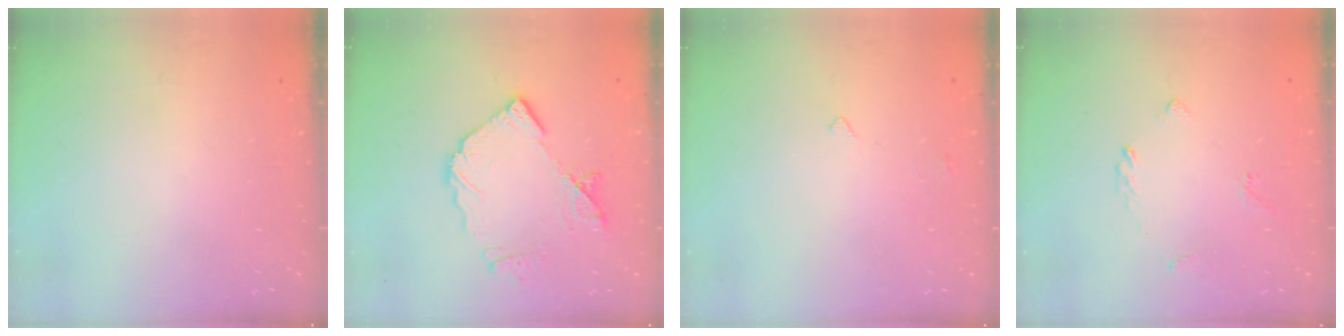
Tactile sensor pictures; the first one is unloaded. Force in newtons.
{"total": 12.0, "press": 11.9, "slide": 1.5}
{"total": 2.5, "press": 2.5, "slide": 0.3}
{"total": 2.8, "press": 2.7, "slide": 0.6}